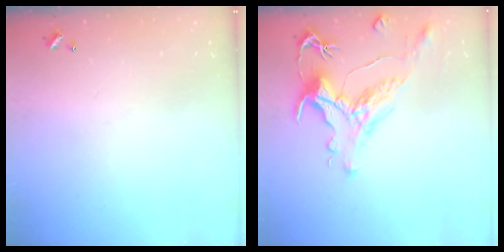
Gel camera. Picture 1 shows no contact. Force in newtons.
{"total": 1.3, "press": 0.1, "slide": 1.3}